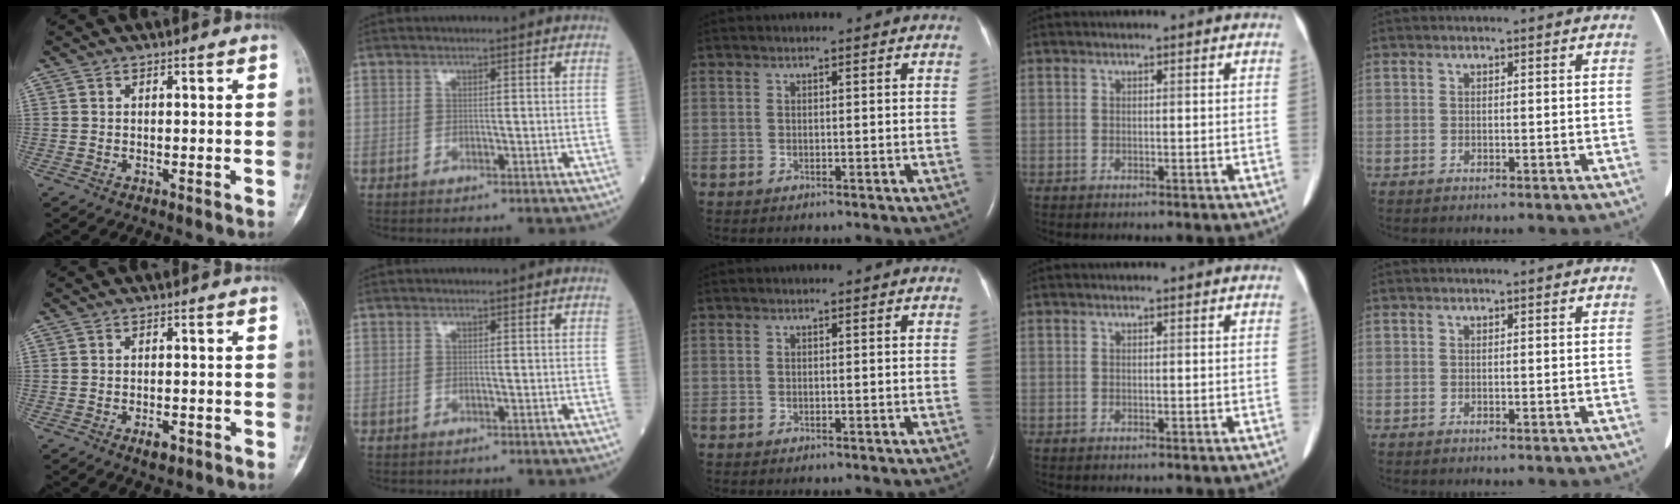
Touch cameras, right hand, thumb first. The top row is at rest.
{"thumb": {"total": 1.1, "force": [-0.7, 0.5, 0.6], "torque": [-0.009, 0.002, -0.012]}, "index": {"total": 0.7, "force": [-0.6, 0.4, 0.0], "torque": [-0.004, 0.003, -0.011]}}